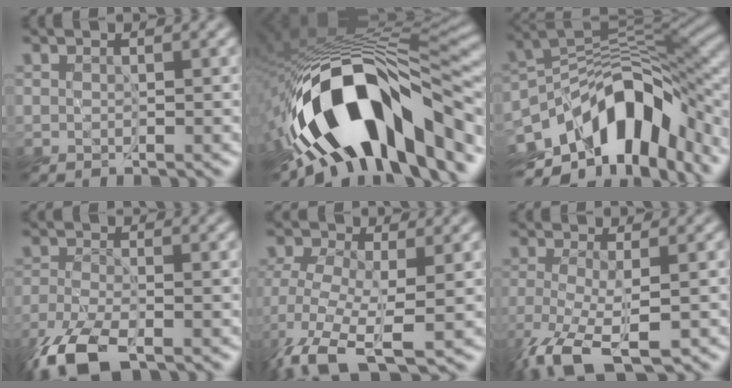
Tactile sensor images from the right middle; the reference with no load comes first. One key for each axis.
{"total": 17.3, "fx": -6.2, "fy": 7.3, "fz": 14.4, "tx": -0.233, "ty": -0.010, "tz": -0.106}
{"total": 12.3, "fx": -6.7, "fy": 6.2, "fz": 8.2, "tx": -0.121, "ty": 0.007, "tz": -0.128}
{"total": 6.6, "fx": -4.7, "fy": 2.3, "fz": 4.0, "tx": -0.089, "ty": -0.019, "tz": -0.098}
{"total": 8.4, "fx": -3.9, "fy": 4.1, "fz": 6.2, "tx": -0.141, "ty": -0.021, "tz": -0.079}
{"total": 6.2, "fx": -3.9, "fy": 1.7, "fz": 4.6, "tx": -0.104, "ty": -0.018, "tz": -0.075}